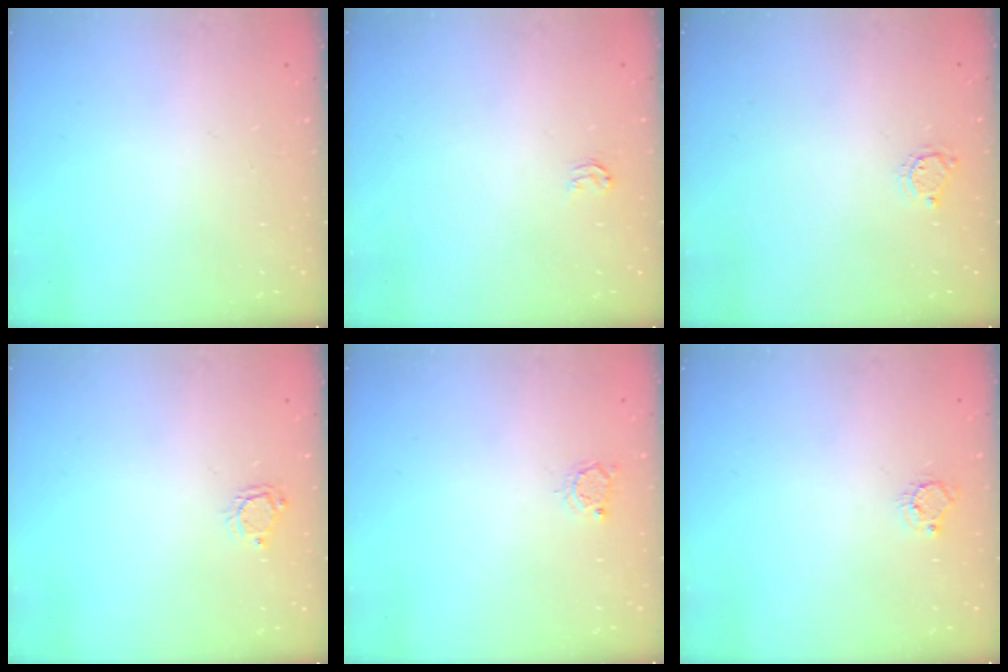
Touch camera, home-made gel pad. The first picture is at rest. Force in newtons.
{"total": 2.9, "press": 2.9, "slide": 0.1}
{"total": 4.1, "press": 4.1, "slide": 0.4}
{"total": 2.9, "press": 2.9, "slide": 0.3}
{"total": 2.8, "press": 2.8, "slide": 0.5}
{"total": 4.4, "press": 4.4, "slide": 0.4}